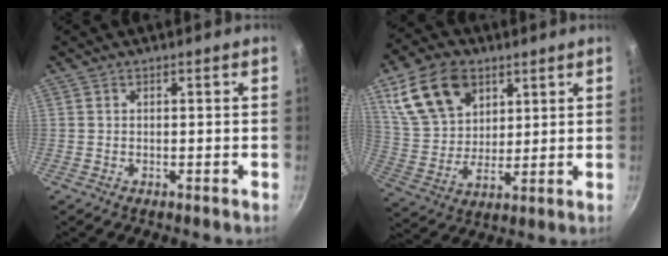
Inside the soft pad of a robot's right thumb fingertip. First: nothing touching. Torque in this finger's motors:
{"motor_torque": [-0.89, 1.50, 0.45, -0.20, 0.14]}